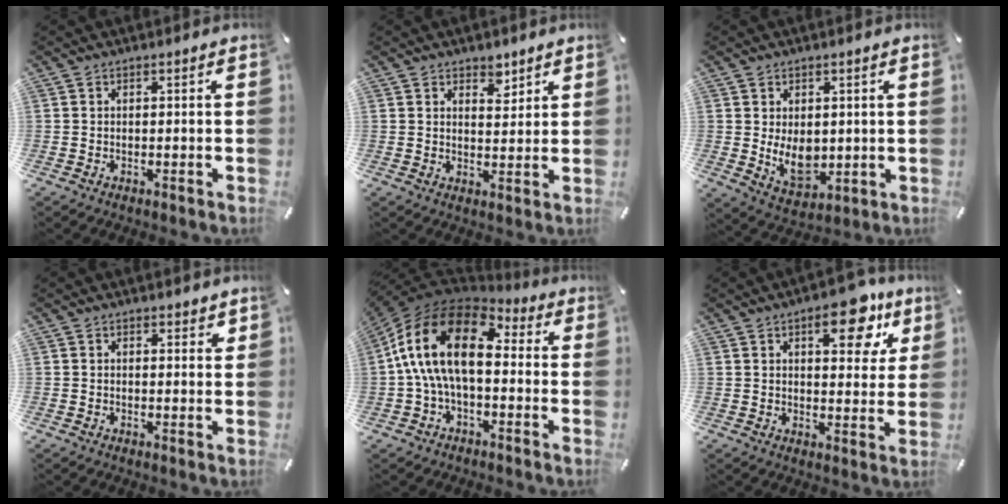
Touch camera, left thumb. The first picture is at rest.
{"total": 4.0, "force": [3.1, 2.4, 1.0], "torque": [0.004, -0.019, 0.050]}
{"total": 8.3, "force": [0.5, 6.2, 5.5], "torque": [-0.087, -0.008, 0.013]}
{"total": 1.5, "force": [1.0, 0.9, 0.7], "torque": [0.001, -0.004, 0.015]}
{"total": 17.6, "force": [1.4, 10.0, 14.5], "torque": [-0.309, 0.010, 0.019]}
{"total": 13.5, "force": [7.0, 6.5, 9.6], "torque": [-0.101, -0.035, 0.108]}